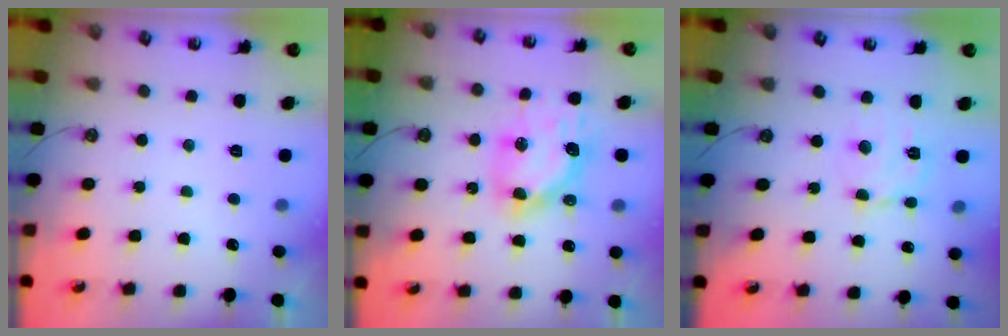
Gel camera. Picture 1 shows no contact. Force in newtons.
{"total": 10.5, "press": 10.5, "slide": 1.2}
{"total": 8.3, "press": 8.3, "slide": 0.8}